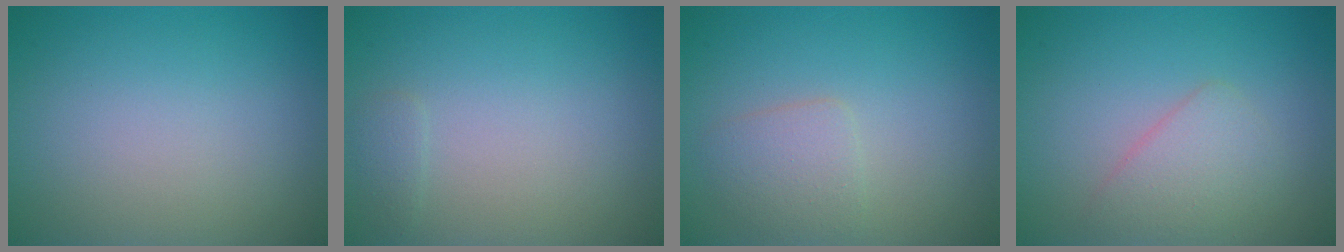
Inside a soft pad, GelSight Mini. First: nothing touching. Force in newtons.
{"total": 0.8, "press": 0.8, "slide": 0.1}
{"total": 2.1, "press": 2.1, "slide": 0.1}
{"total": 2.4, "press": 2.4, "slide": 0.2}